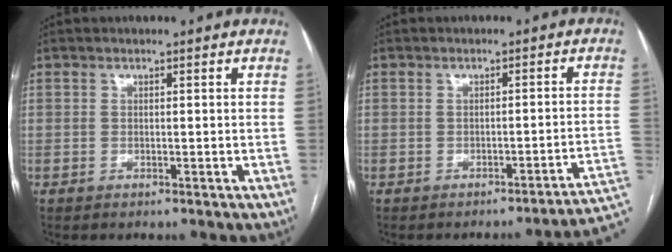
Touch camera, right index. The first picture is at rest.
{"total": 5.9, "force": [-3.4, 0.1, 4.8], "torque": [-0.046, 0.010, -0.036]}